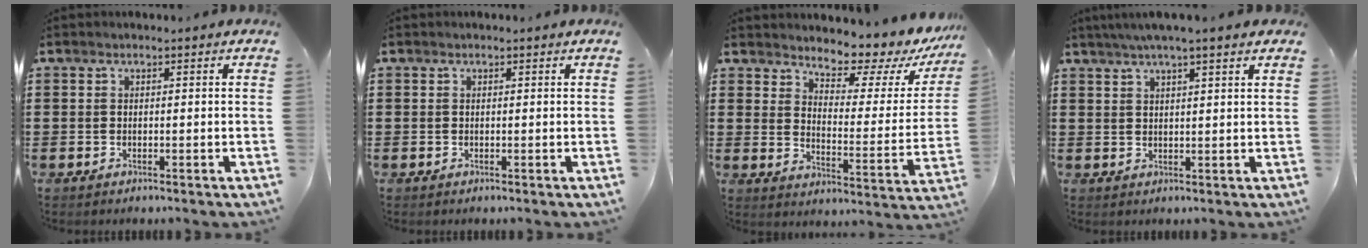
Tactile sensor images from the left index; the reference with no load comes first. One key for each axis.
{"total": 0.0}
{"total": 5.8, "fx": 5.5, "fy": 1.3, "fz": 1.6, "tx": -0.039, "ty": -0.049, "tz": 0.087}
{"total": 3.9, "fx": 3.1, "fy": -0.1, "fz": 2.4, "tx": -0.055, "ty": 0.000, "tz": 0.055}